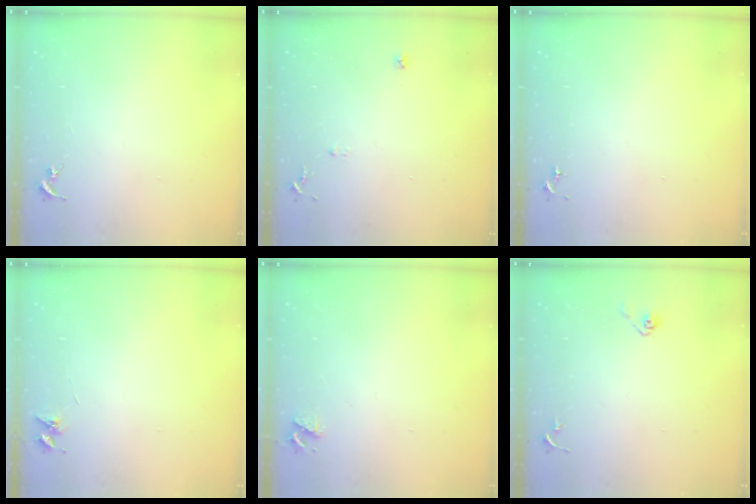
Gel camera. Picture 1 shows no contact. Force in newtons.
{"total": 5.6, "press": 5.5, "slide": 0.6}
{"total": 0.0}
{"total": 3.6, "press": 3.6, "slide": 0.5}
{"total": 3.3, "press": 3.3, "slide": 0.5}
{"total": 4.0, "press": 3.4, "slide": 2.0}